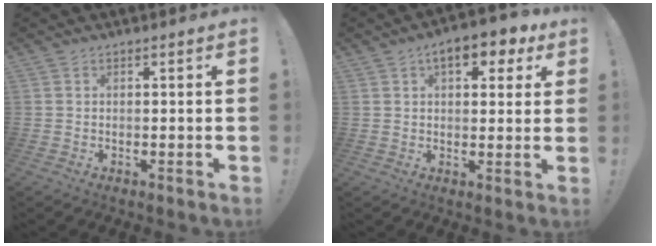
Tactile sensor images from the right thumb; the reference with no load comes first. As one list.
[{"total": 9.0, "force": [4.4, 4.4, 6.5], "torque": [-0.078, -0.013, 0.071]}]